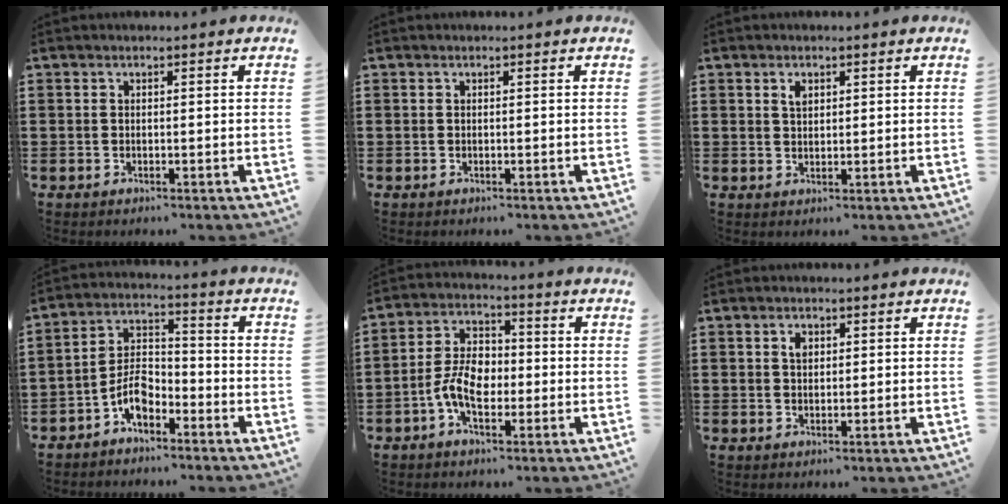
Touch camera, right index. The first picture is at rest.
{"total": 0.0}
{"total": 1.8, "force": [0.9, 0.9, 1.2], "torque": [-0.028, 0.001, 0.018]}
{"total": 6.1, "force": [-3.6, 3.0, 3.8], "torque": [-0.080, 0.014, -0.070]}
{"total": 6.9, "force": [-1.9, 4.2, 5.1], "torque": [-0.119, 0.006, -0.042]}
{"total": 1.6, "force": [0.7, 0.9, 1.2], "torque": [-0.027, 0.003, 0.013]}